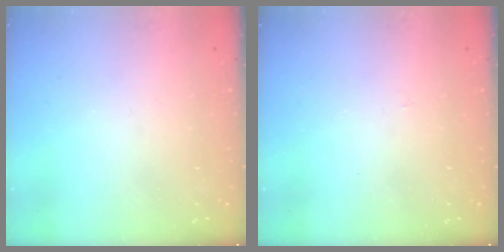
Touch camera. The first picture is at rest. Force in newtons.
{"total": 2.7, "press": 2.7, "slide": 0.5}